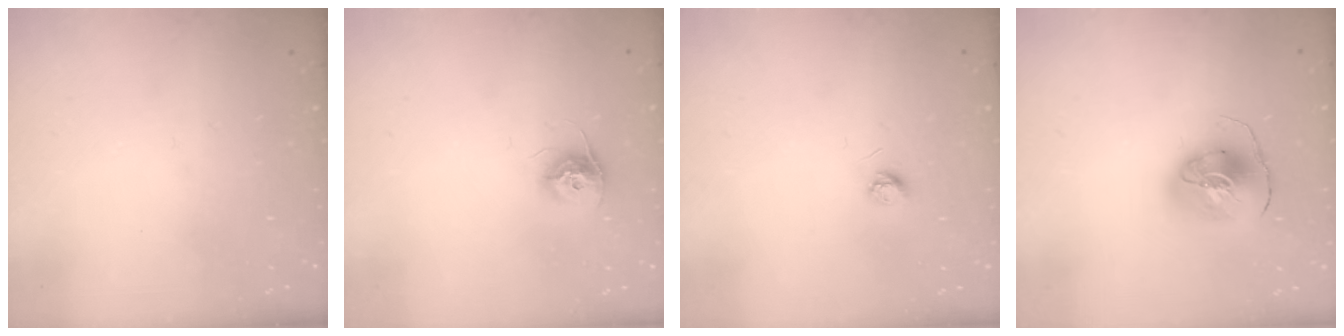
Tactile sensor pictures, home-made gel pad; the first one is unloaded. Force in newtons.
{"total": 9.5, "press": 9.5, "slide": 0.3}
{"total": 3.2, "press": 3.2, "slide": 0.4}
{"total": 10.5, "press": 10.5, "slide": 1.3}